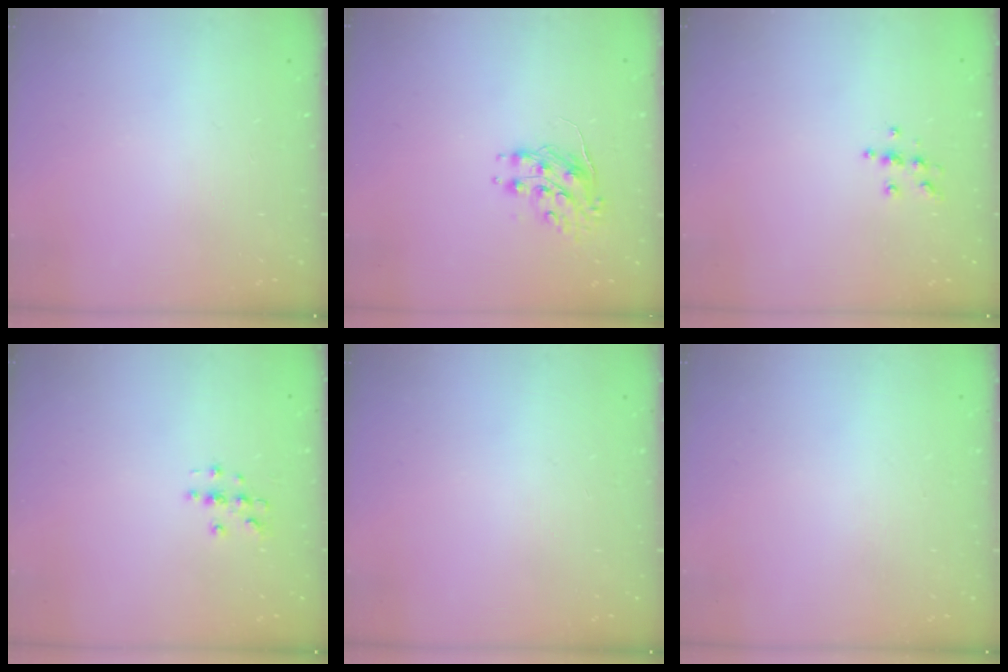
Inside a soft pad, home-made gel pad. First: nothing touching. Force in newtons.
{"total": 8.5, "press": 8.4, "slide": 0.6}
{"total": 6.2, "press": 6.1, "slide": 0.6}
{"total": 2.9, "press": 2.9, "slide": 0.3}
{"total": 0.0}
{"total": 0.0}